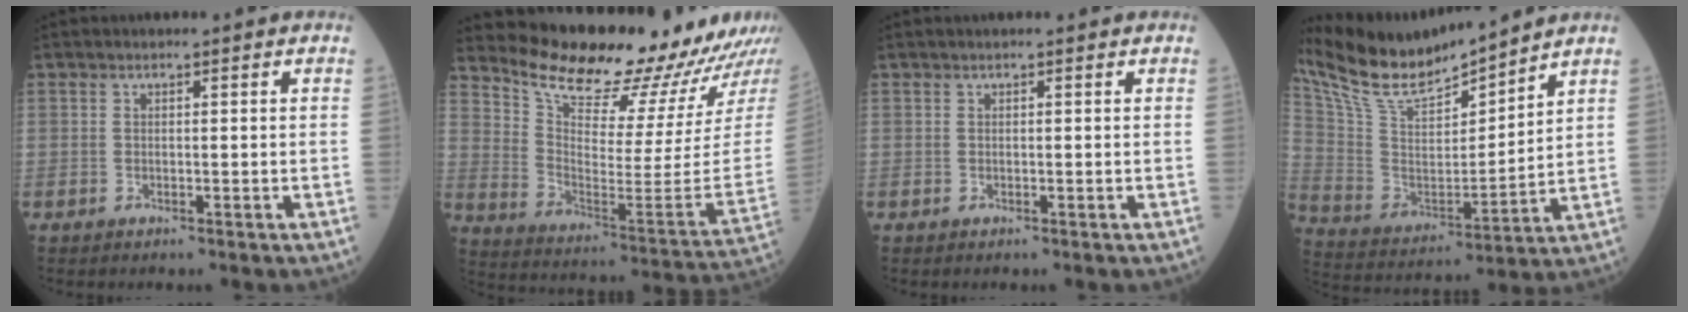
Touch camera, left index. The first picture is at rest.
{"total": 21.2, "force": [19.8, 1.9, 7.5], "torque": [-0.137, -0.098, 0.285]}
{"total": 1.2, "force": [1.0, 0.2, 0.7], "torque": [-0.008, 0.015, 0.013]}
{"total": 16.4, "force": [15.1, 1.8, 5.9], "torque": [-0.131, 0.002, 0.291]}